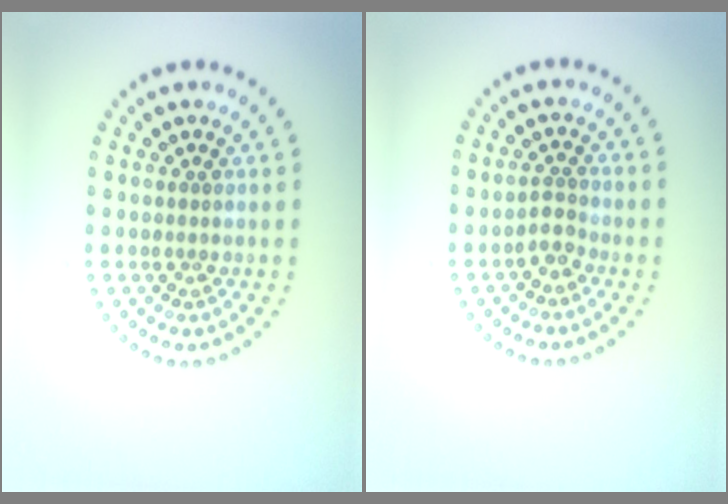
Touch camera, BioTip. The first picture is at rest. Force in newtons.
{"total": 1.6, "press": 1.2, "slide": 1.0}